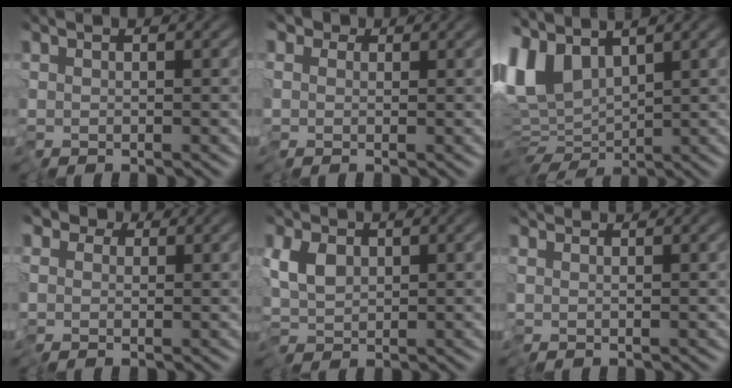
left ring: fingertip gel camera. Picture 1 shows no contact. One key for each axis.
{"total": 2.3, "fx": 0.4, "fy": 2.1, "fz": 0.6, "tx": -0.022, "ty": 0.001, "tz": 0.000}
{"total": 6.9, "fx": 0.9, "fy": 3.8, "fz": 5.7, "tx": -0.128, "ty": -0.010, "tz": 0.015}
{"total": 3.0, "fx": 0.9, "fy": 2.7, "fz": 1.1, "tx": -0.033, "ty": 0.001, "tz": 0.007}
{"total": 3.0, "fx": 0.0, "fy": 2.0, "fz": 2.2, "tx": -0.045, "ty": 0.003, "tz": -0.007}
{"total": 1.4, "fx": 1.3, "fy": 0.2, "fz": 0.4, "tx": -0.015, "ty": 0.008, "tz": 0.020}